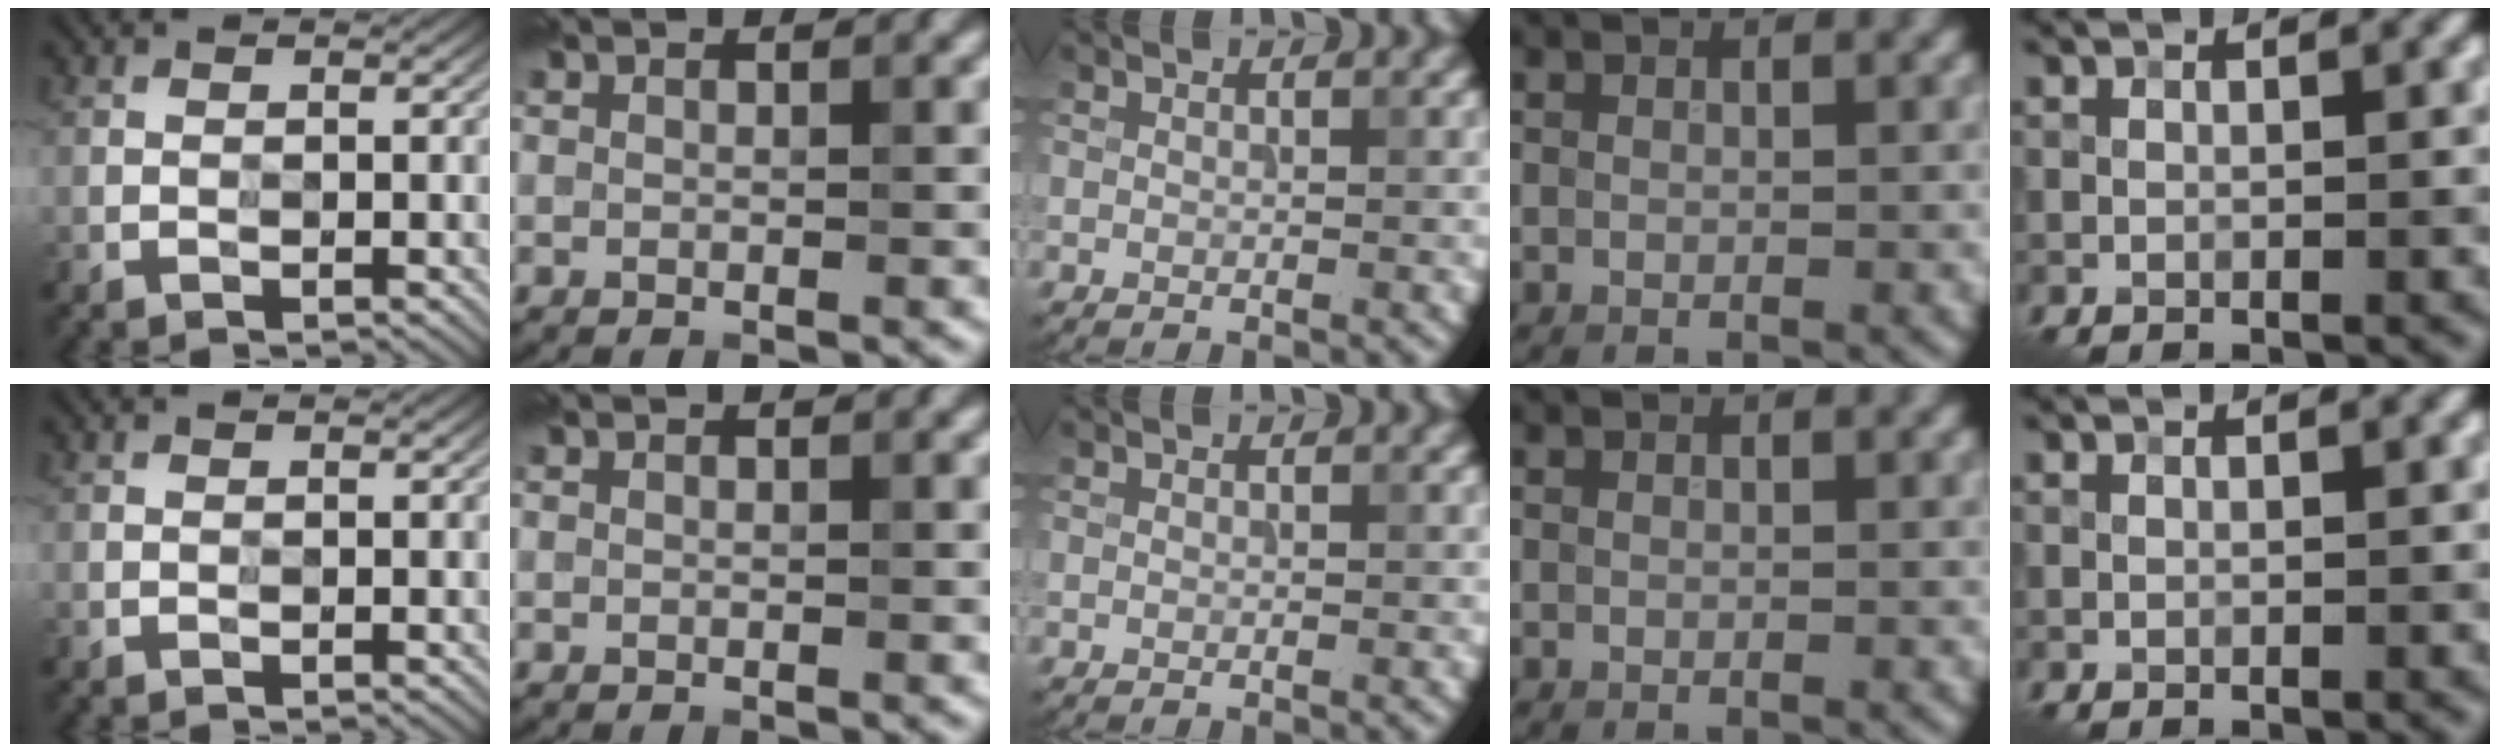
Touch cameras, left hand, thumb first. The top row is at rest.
{}